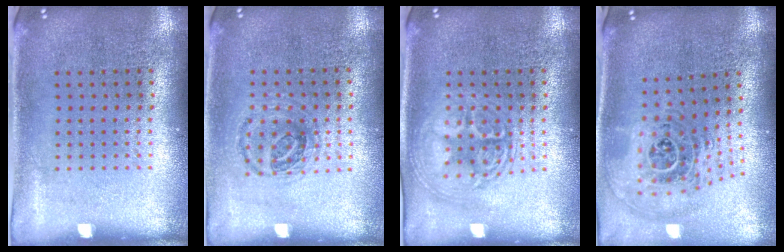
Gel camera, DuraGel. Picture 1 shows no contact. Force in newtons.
{"total": 1.0, "press": 0.9, "slide": 0.1}
{"total": 2.8, "press": 2.8, "slide": 0.4}
{"total": 1.7, "press": 1.4, "slide": 1.0}